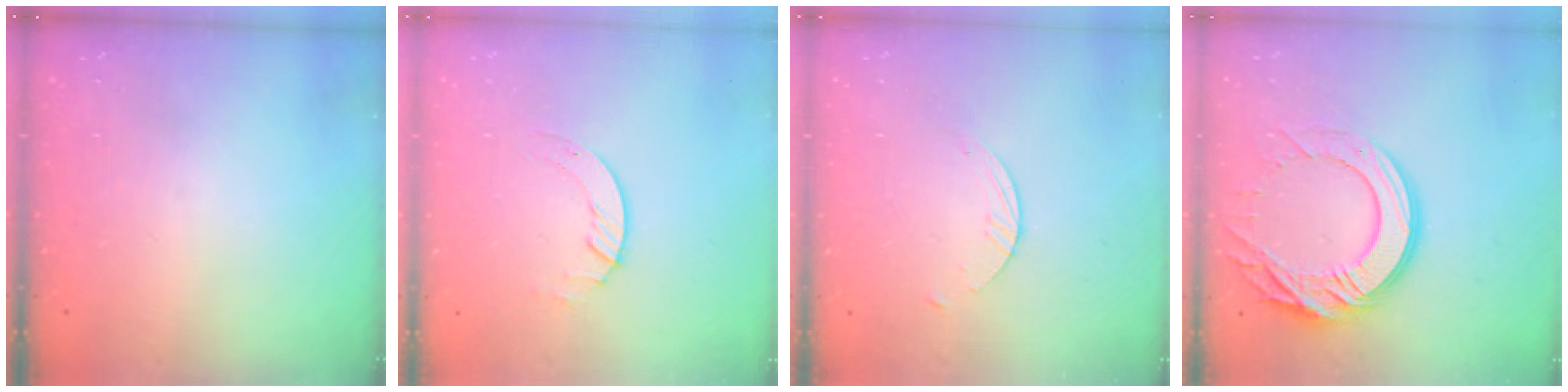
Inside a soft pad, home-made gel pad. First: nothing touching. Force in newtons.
{"total": 2.0, "press": 2.0, "slide": 0.2}
{"total": 2.1, "press": 2.1, "slide": 0.2}
{"total": 17.9, "press": 17.8, "slide": 1.9}